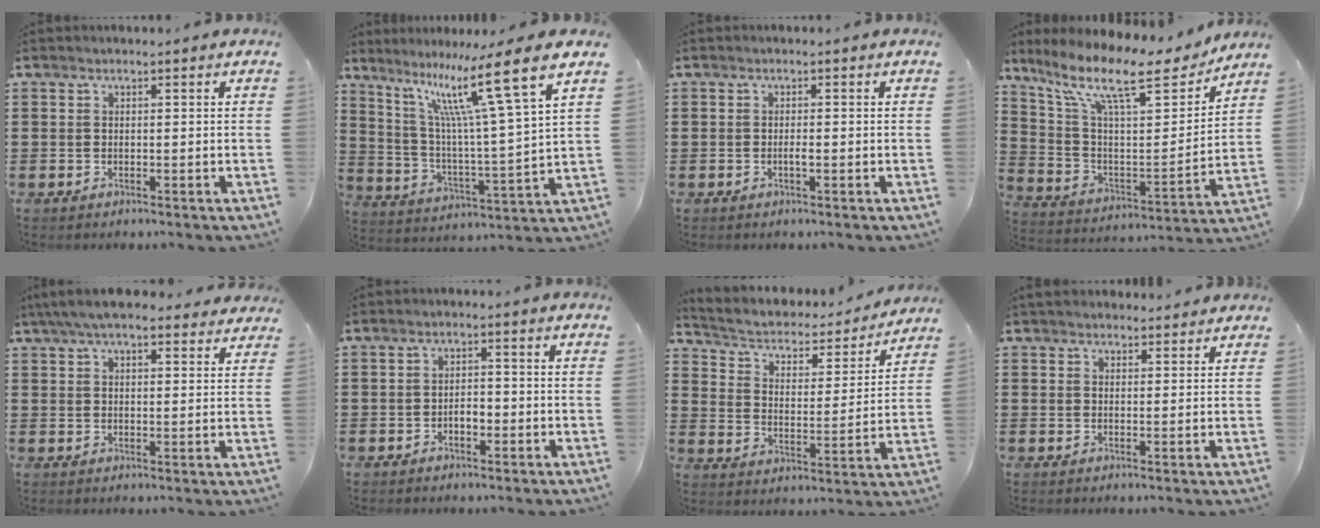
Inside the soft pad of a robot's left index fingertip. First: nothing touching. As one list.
[{"total": 13.9, "force": [8.9, 0.5, 10.6], "torque": [-0.208, -0.054, 0.131]}, {"total": 1.1, "force": [-0.3, 0.2, 1.0], "torque": [-0.019, -0.002, -0.004]}, {"total": 13.7, "force": [9.9, 3.6, 8.8], "torque": [-0.192, -0.051, 0.162]}, {"total": 6.4, "force": [5.5, 1.3, 3.1], "torque": [-0.072, -0.006, 0.102]}, {"total": 2.3, "force": [-0.8, 1.1, 1.8], "torque": [-0.037, 0.006, -0.017]}, {"total": 3.4, "force": [2.8, 1.6, 1.1], "torque": [-0.041, -0.023, 0.036]}, {"total": 2.3, "force": [2.2, 0.9, 0.2], "torque": [-0.009, 0.003, 0.042]}]